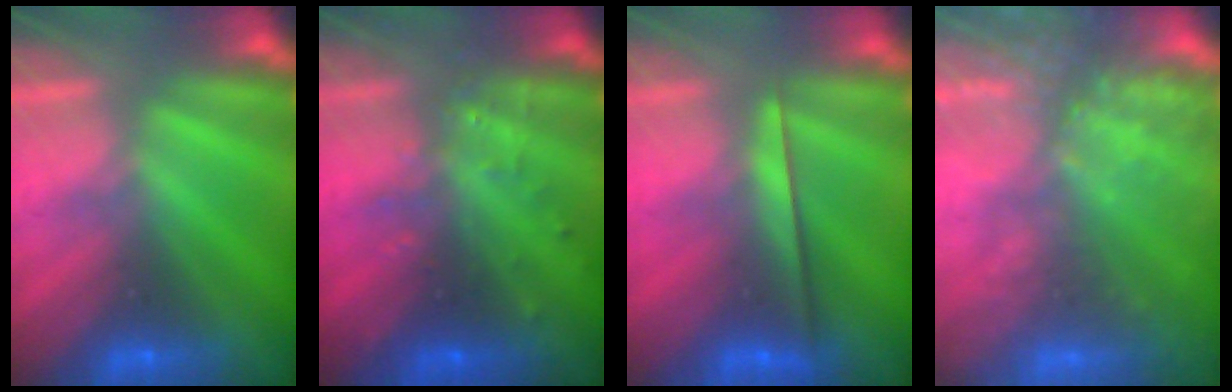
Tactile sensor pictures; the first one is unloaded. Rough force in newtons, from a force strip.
{"total": 3.7}
{"total": 2.3}
{"total": 7.0}